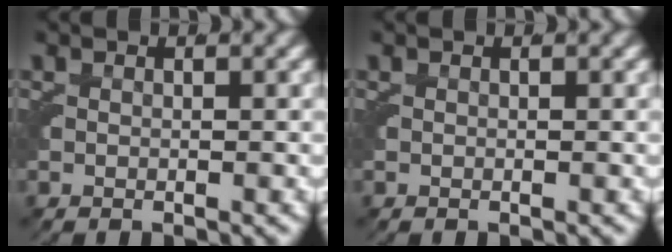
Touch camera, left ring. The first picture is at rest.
{"total": 0.0}